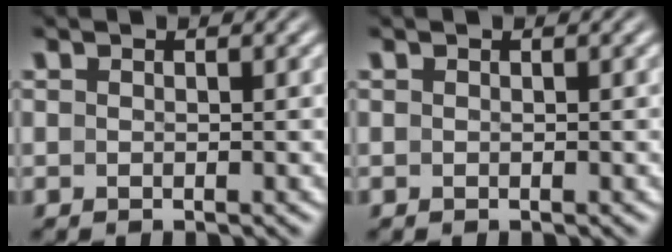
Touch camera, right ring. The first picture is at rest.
{"total": 0.0}